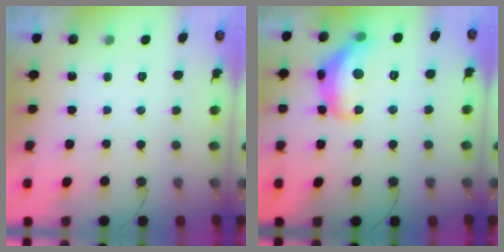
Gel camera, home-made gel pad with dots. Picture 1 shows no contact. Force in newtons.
{"total": 15.7, "press": 15.7, "slide": 0.9}